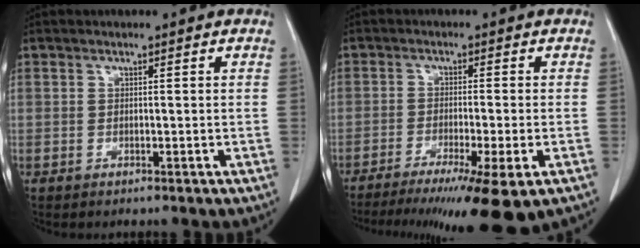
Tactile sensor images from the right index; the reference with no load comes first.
{"total": 14.3, "force": [-10.2, 0.0, 10.1], "torque": [-0.128, -0.037, -0.156]}